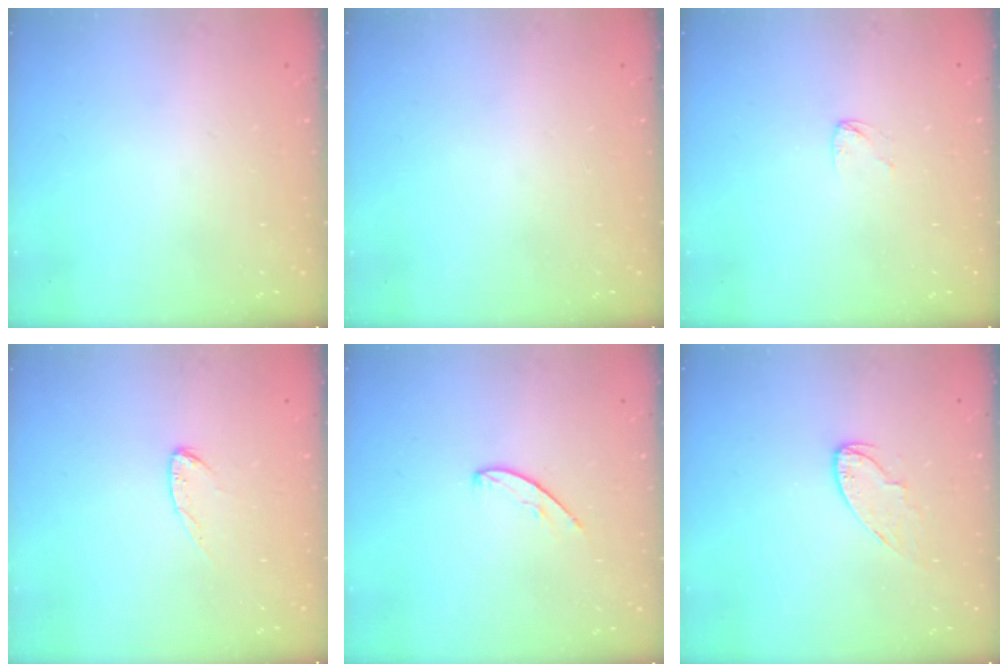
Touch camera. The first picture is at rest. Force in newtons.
{"total": 0.0}
{"total": 2.8, "press": 2.8, "slide": 0.2}
{"total": 5.8, "press": 5.8, "slide": 0.4}
{"total": 5.3, "press": 5.3, "slide": 0.5}
{"total": 6.4, "press": 6.4, "slide": 0.3}